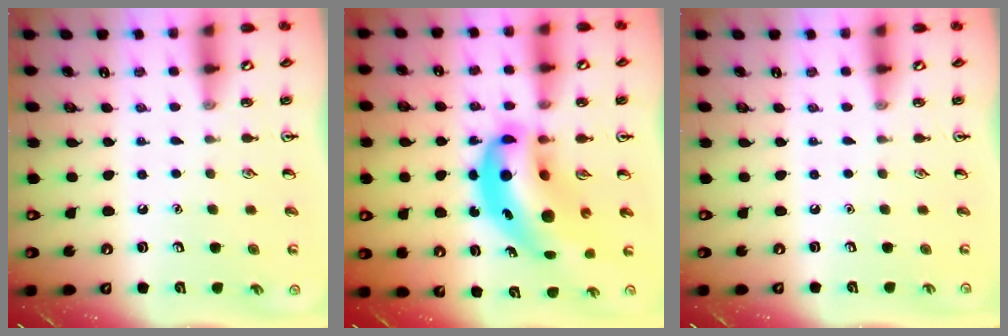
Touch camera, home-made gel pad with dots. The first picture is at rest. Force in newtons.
{"total": 16.0, "press": 15.4, "slide": 4.6}
{"total": 0.0}